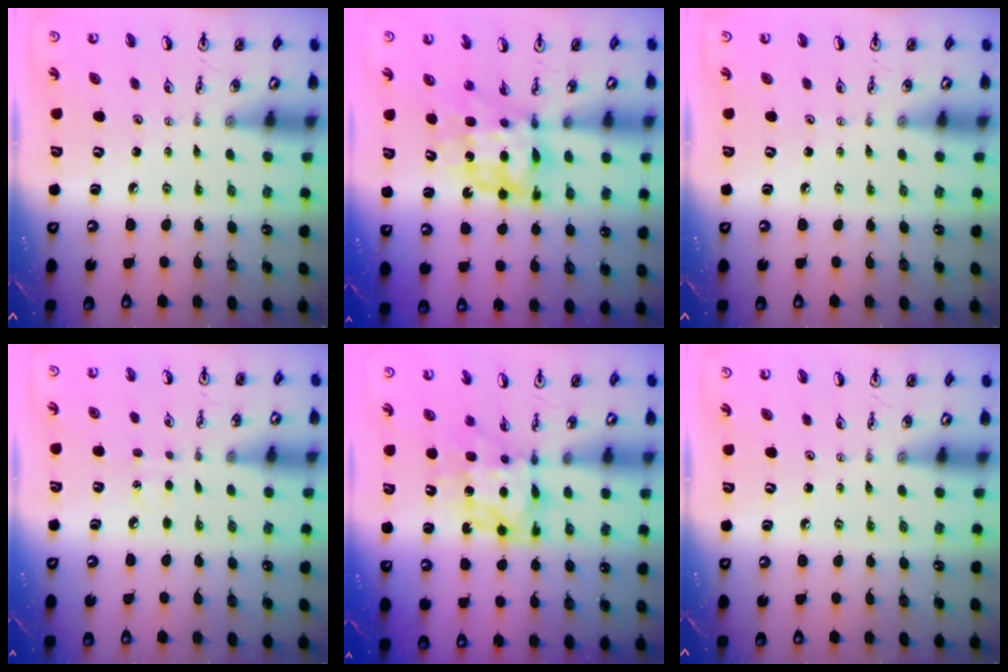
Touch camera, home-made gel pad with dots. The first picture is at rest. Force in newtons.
{"total": 7.7, "press": 7.7, "slide": 0.7}
{"total": 0.0}
{"total": 5.0, "press": 4.9, "slide": 0.5}
{"total": 7.5, "press": 7.4, "slide": 0.7}
{"total": 0.0}